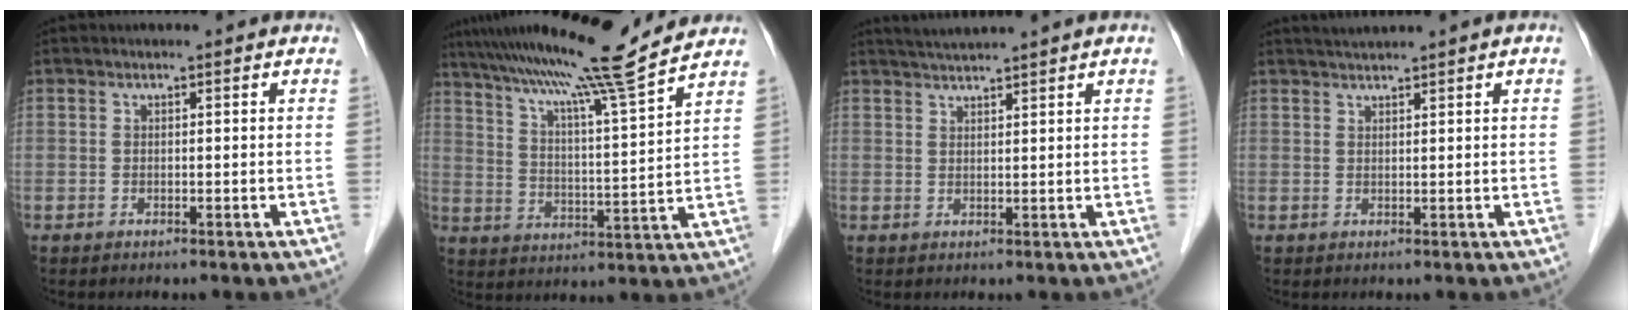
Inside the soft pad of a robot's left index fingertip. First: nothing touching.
{"total": 15.6, "force": [13.6, -2.4, 7.2], "torque": [-0.130, -0.015, 0.209]}
{"total": 3.8, "force": [3.4, -1.1, 1.4], "torque": [-0.023, 0.015, 0.064]}
{"total": 2.1, "force": [1.8, -0.5, 1.0], "torque": [-0.018, 0.013, 0.037]}